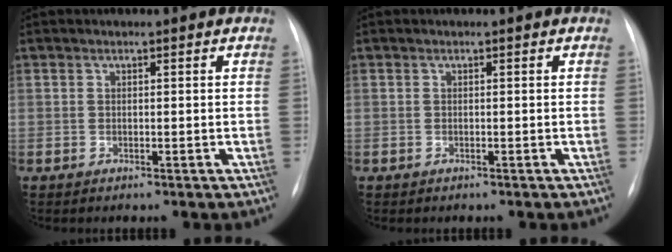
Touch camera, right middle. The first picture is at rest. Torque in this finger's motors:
{"motor_torque": [0.55, -0.67, -0.01, 0.00]}